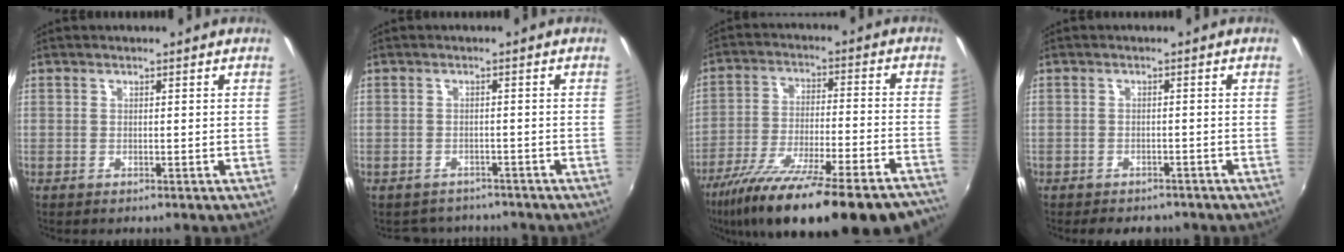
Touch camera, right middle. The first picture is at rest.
{"total": 5.4, "force": [-4.8, 2.2, 0.8], "torque": [-0.024, -0.006, -0.068]}
{"total": 29.9, "force": [-24.2, 4.9, 16.8], "torque": [-0.286, -0.079, -0.353]}
{"total": 5.1, "force": [-4.2, 2.4, 1.6], "torque": [-0.041, -0.006, -0.059]}